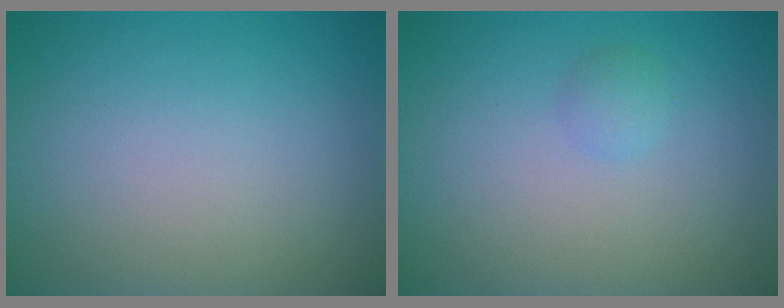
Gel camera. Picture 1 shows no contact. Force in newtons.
{"total": 0.9, "press": 0.9, "slide": 0.0}